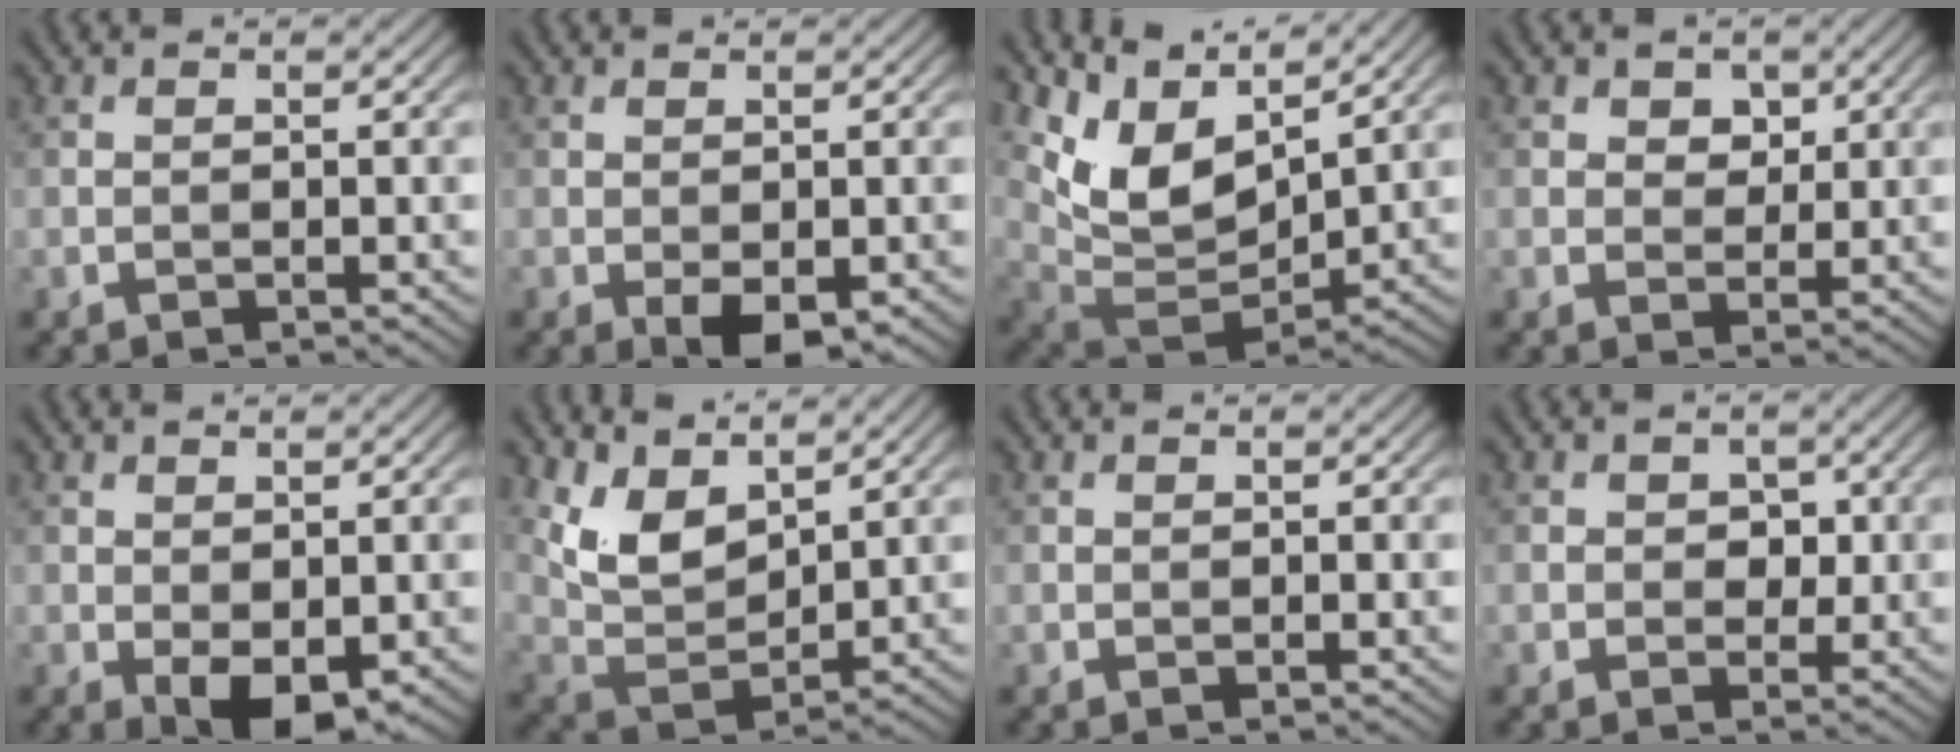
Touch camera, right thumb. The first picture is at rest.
{"total": 3.7, "force": [-1.4, 1.7, 3.0], "torque": [-0.053, -0.006, -0.020]}
{"total": 10.4, "force": [5.8, 4.8, 7.1], "torque": [-0.166, 0.006, 0.120]}
{"total": 3.1, "force": [1.4, 2.3, 1.6], "torque": [-0.030, -0.003, 0.016]}
{"total": 4.5, "force": [-1.1, 2.3, 3.7], "torque": [-0.071, -0.004, -0.014]}
{"total": 7.9, "force": [5.0, 3.7, 4.9], "torque": [-0.112, -0.004, 0.101]}
{"total": 0.0}
{"total": 2.2, "force": [0.3, 1.8, 1.2], "torque": [-0.024, -0.004, -0.002]}